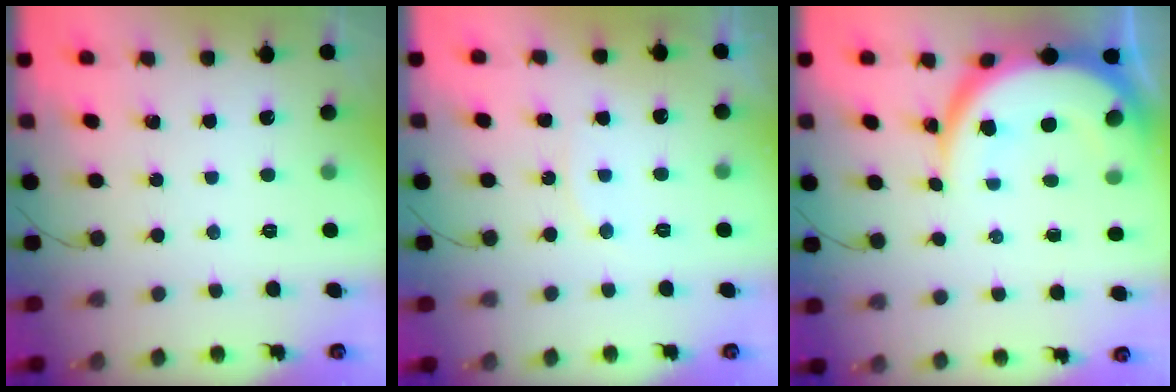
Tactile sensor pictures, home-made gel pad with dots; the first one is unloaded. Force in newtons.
{"total": 5.6, "press": 5.6, "slide": 0.7}
{"total": 11.1, "press": 11.1, "slide": 0.8}